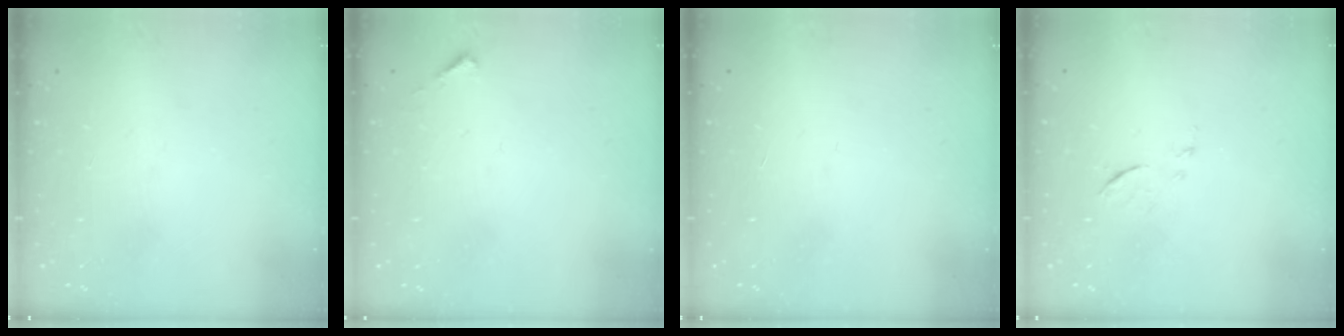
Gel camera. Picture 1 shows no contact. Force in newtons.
{"total": 2.1, "press": 2.1, "slide": 0.2}
{"total": 1.7, "press": 1.7, "slide": 0.1}
{"total": 6.2, "press": 6.2, "slide": 0.2}